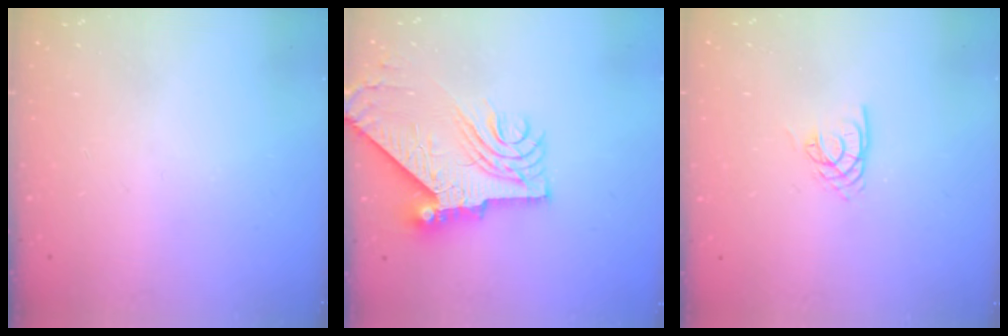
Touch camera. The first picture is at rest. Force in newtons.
{"total": 11.9, "press": 11.9, "slide": 1.2}
{"total": 4.2, "press": 4.2, "slide": 0.0}